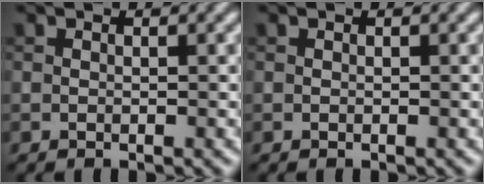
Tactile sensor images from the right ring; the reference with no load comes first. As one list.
[{"total": 0.0}]